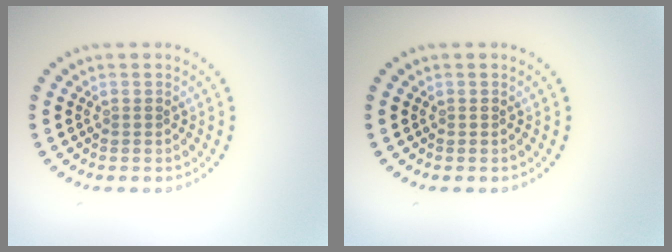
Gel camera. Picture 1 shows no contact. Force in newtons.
{"total": 0.0}